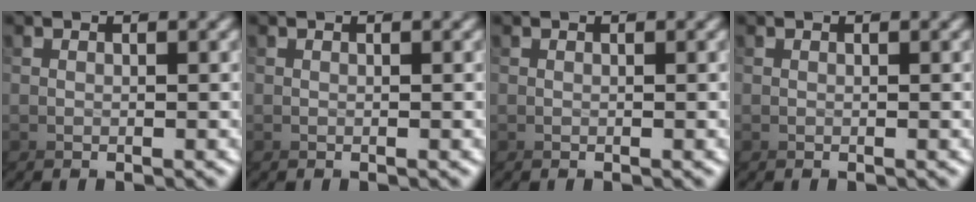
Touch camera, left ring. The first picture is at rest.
{"total": 0.0}
{"total": 0.0}
{"total": 0.0}